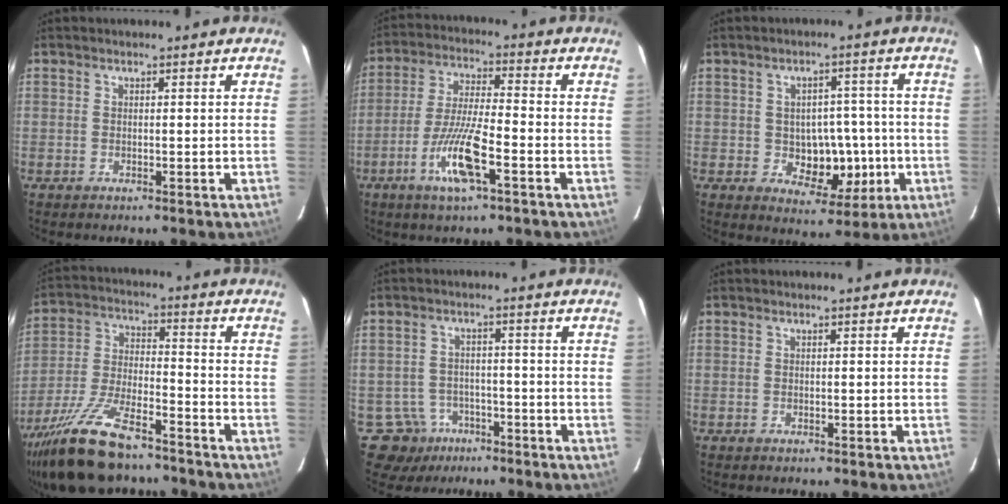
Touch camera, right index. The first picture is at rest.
{"total": 10.5, "force": [-4.6, 1.2, 9.3], "torque": [-0.183, -0.011, -0.086]}
{"total": 7.7, "force": [-1.1, 5.2, 5.7], "torque": [-0.069, 0.012, -0.003]}
{"total": 15.0, "force": [-11.4, 3.6, 9.0], "torque": [-0.192, -0.017, -0.211]}
{"total": 6.8, "force": [-3.7, 5.7, 0.2], "torque": [-0.003, 0.008, -0.050]}
{"total": 0.0}